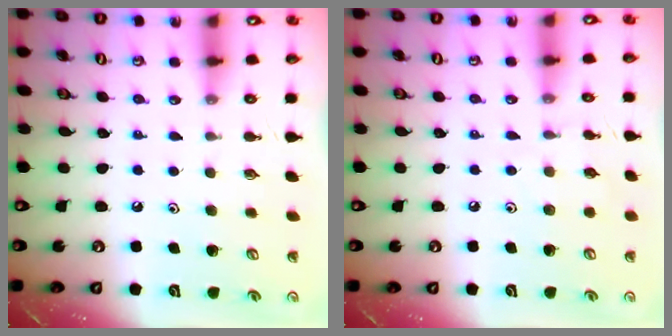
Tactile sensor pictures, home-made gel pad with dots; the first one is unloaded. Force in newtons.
{"total": 4.4, "press": 4.4, "slide": 0.6}